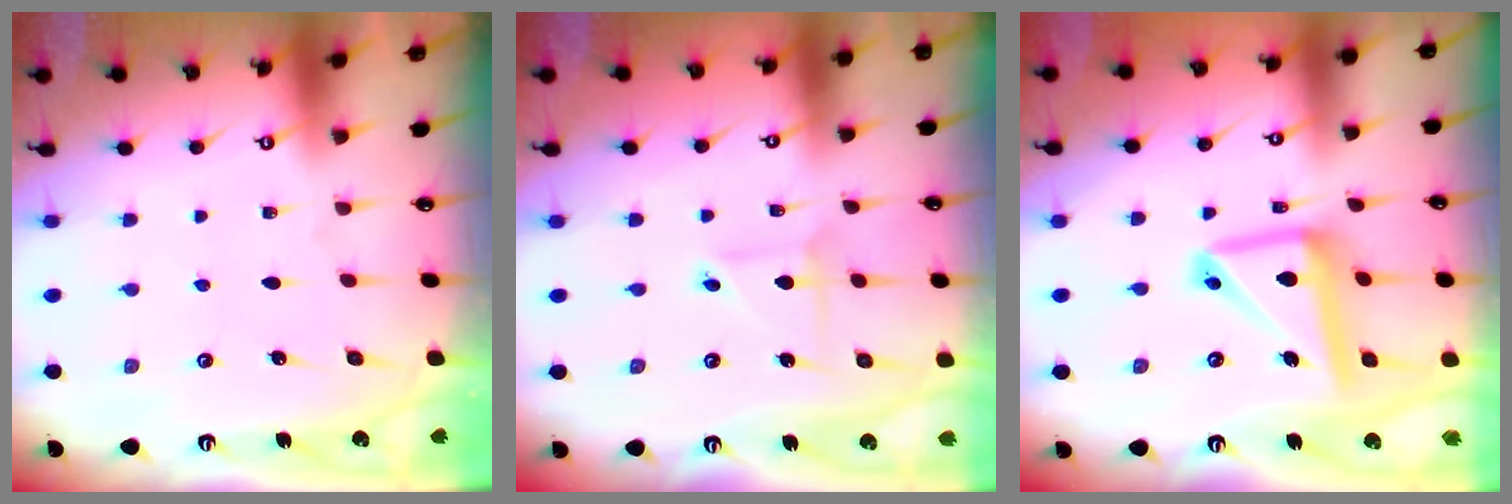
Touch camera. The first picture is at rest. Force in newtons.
{"total": 2.9, "press": 2.8, "slide": 0.3}
{"total": 13.6, "press": 13.5, "slide": 1.5}